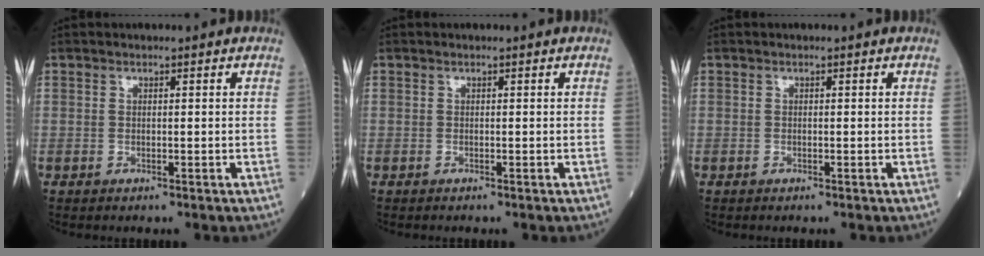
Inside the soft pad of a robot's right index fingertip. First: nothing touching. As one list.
[{"total": 0.0}, {"total": 0.0}]